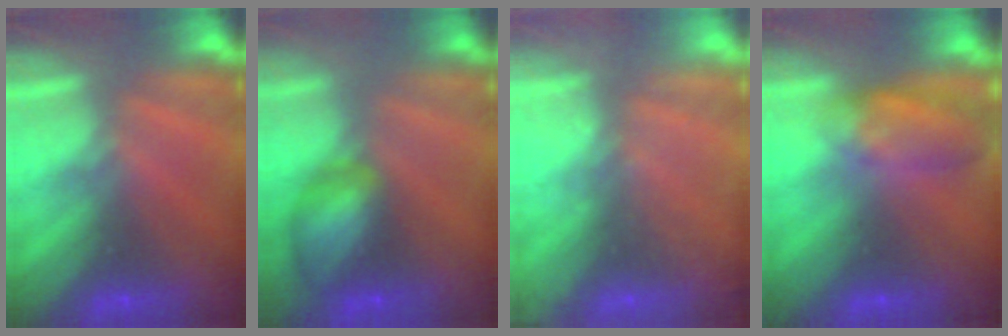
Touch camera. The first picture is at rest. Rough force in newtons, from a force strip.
{"total": 5.9}
{"total": 8.8}
{"total": 7.5}